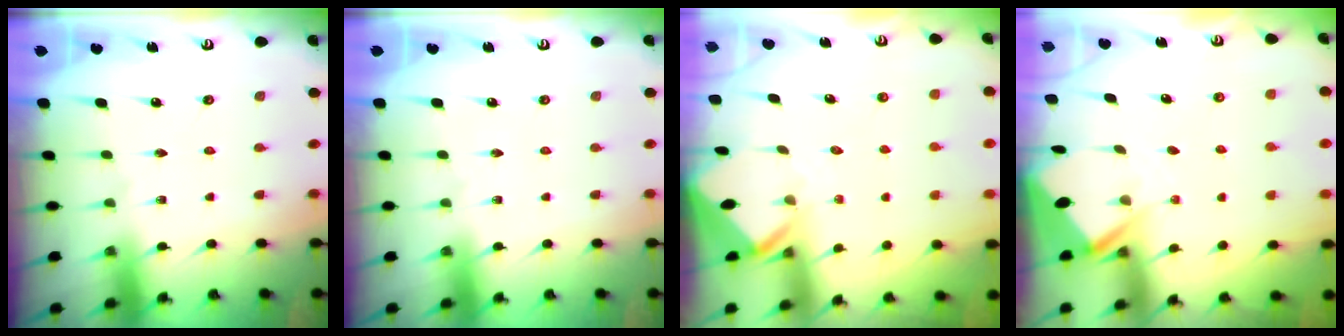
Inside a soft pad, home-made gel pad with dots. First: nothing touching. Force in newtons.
{"total": 0.0}
{"total": 2.4, "press": 2.4, "slide": 0.1}
{"total": 2.8, "press": 2.8, "slide": 0.4}